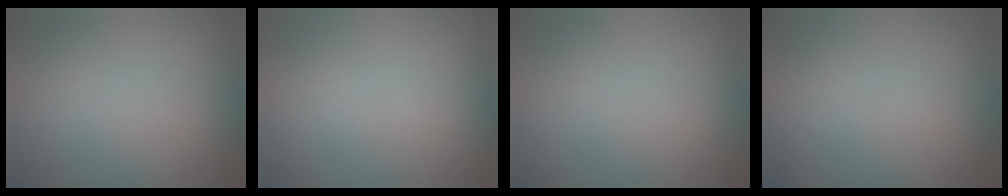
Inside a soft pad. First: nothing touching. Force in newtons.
{"total": 0.0}
{"total": 0.0}
{"total": 0.0}